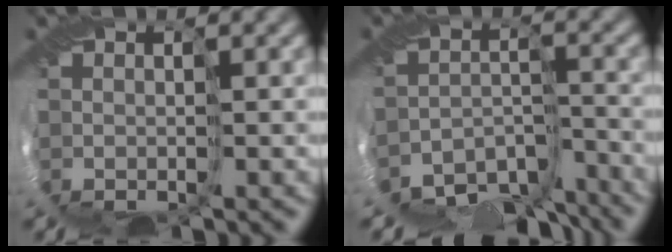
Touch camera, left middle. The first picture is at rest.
{"total": 10.8, "force": [-10.2, 3.2, 1.2], "torque": [-0.011, -0.014, -0.153]}